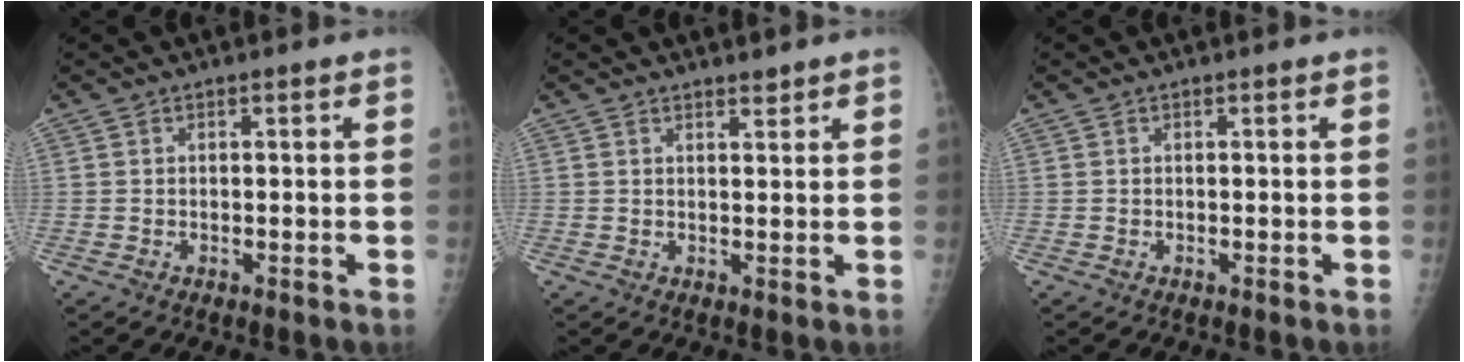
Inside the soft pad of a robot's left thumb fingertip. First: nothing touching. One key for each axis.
{"total": 1.4, "fx": 1.3, "fy": 0.3, "fz": 0.4, "tx": 0.001, "ty": -0.011, "tz": 0.020}
{"total": 0.0}